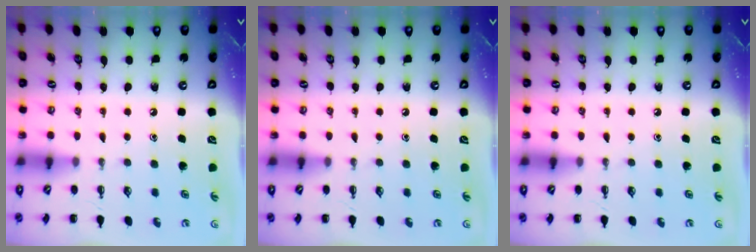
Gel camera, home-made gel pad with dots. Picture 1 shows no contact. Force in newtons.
{"total": 0.0}
{"total": 0.0}